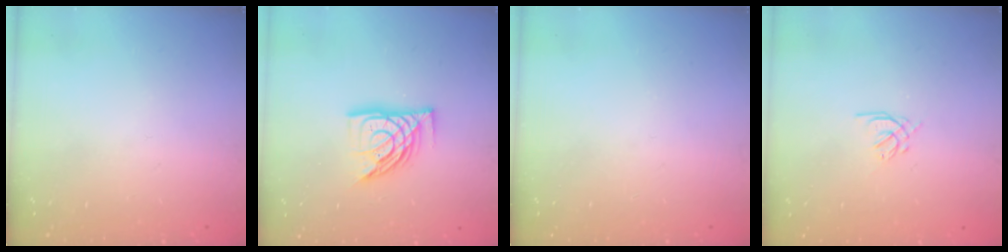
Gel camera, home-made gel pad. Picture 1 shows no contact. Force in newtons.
{"total": 12.1, "press": 12.0, "slide": 1.4}
{"total": 0.0}
{"total": 1.4, "press": 1.3, "slide": 0.5}